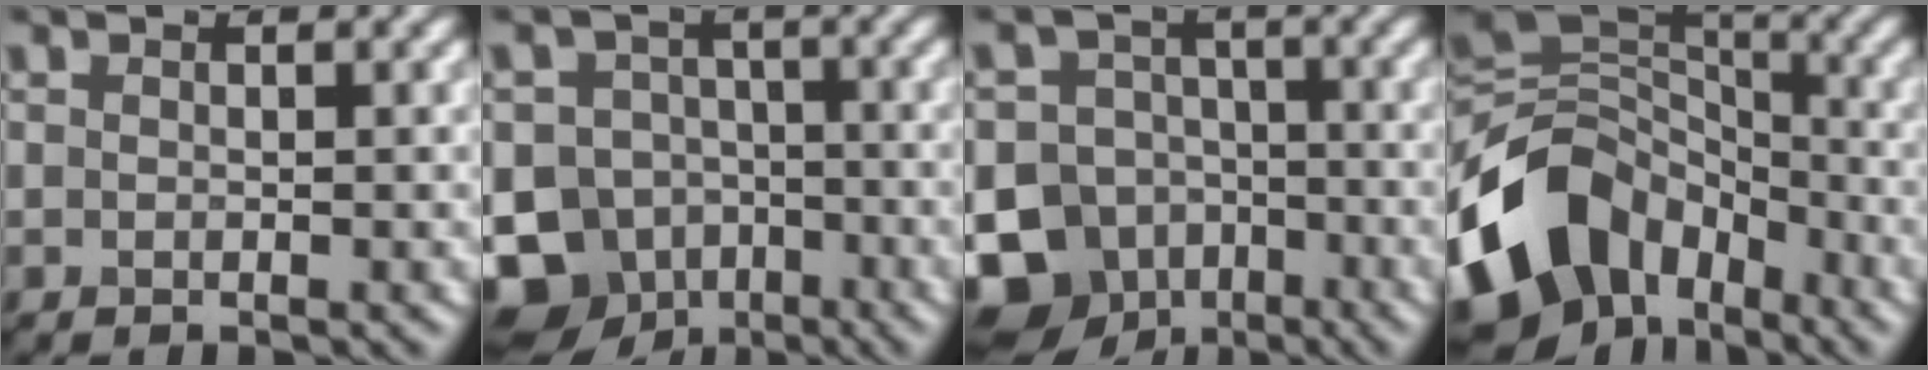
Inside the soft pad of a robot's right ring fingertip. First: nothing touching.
{"total": 10.9, "force": [-5.9, 8.8, 2.8], "torque": [-0.036, -0.023, -0.125]}
{"total": 13.4, "force": [-7.3, 10.8, 3.3], "torque": [-0.059, -0.039, -0.143]}
{"total": 12.8, "force": [-6.0, 9.1, 6.6], "torque": [-0.140, 0.009, -0.121]}